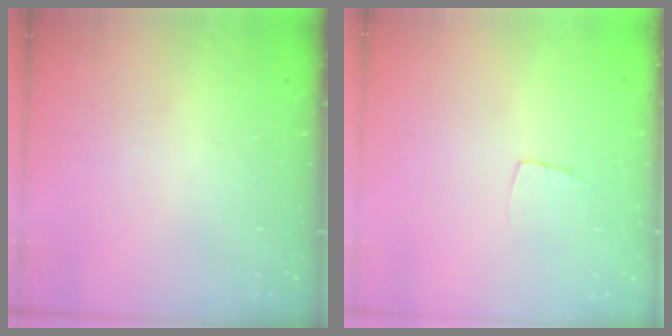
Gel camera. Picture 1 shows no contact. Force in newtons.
{"total": 3.3, "press": 3.3, "slide": 0.2}